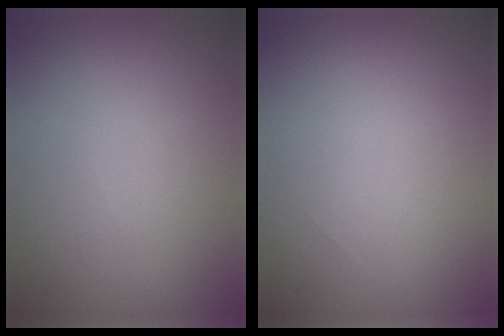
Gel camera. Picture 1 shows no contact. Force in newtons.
{"total": 0.0}